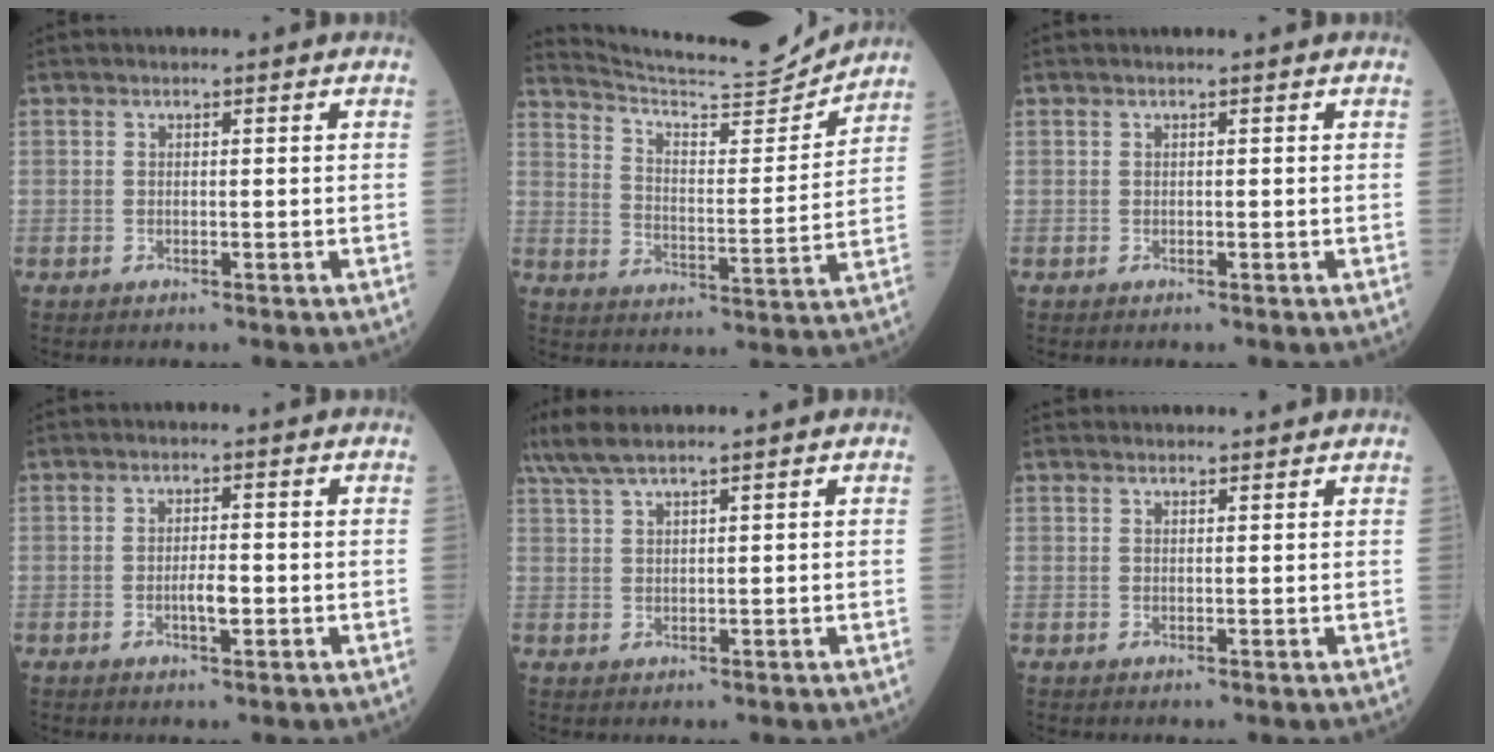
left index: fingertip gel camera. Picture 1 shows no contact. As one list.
[{"total": 14.1, "force": [13.9, -0.9, 2.3], "torque": [-0.049, -0.038, 0.210]}, {"total": 0.0}, {"total": 2.5, "force": [-1.1, 0.5, 2.2], "torque": [-0.041, -0.005, -0.018]}, {"total": 5.5, "force": [4.4, -0.3, 3.3], "torque": [-0.073, 0.022, 0.089]}, {"total": 5.1, "force": [5.0, 0.5, 1.1], "torque": [-0.011, 0.029, 0.058]}]